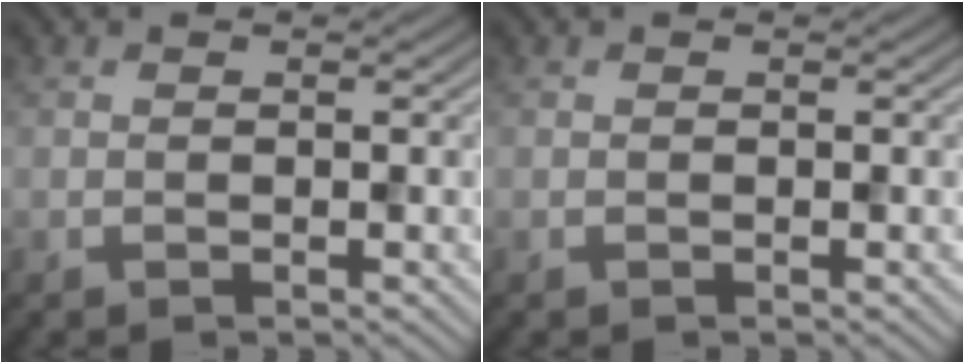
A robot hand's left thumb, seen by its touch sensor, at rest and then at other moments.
{"total": 0.0}